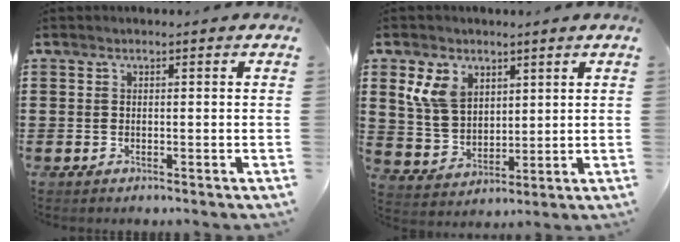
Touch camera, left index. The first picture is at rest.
{"total": 7.5, "force": [3.6, 5.6, 3.4], "torque": [-0.105, 0.011, 0.068]}